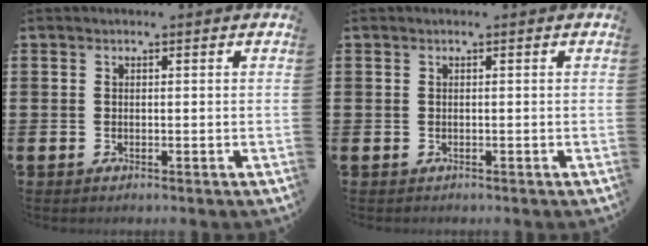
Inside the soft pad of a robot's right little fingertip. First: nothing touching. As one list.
[{"total": 0.0}]